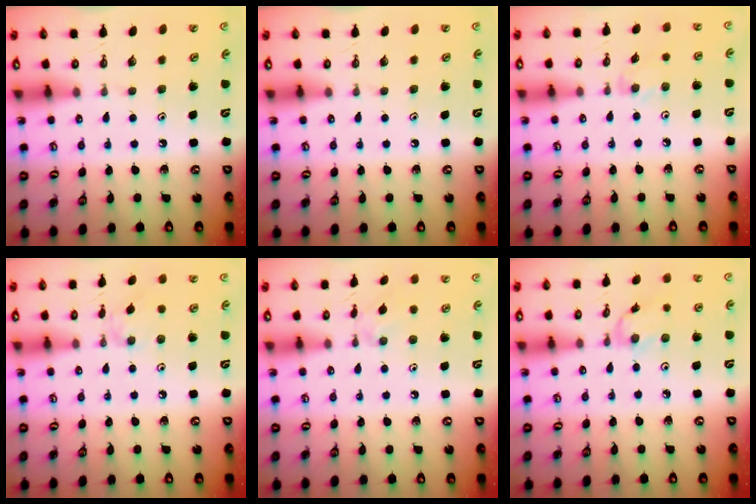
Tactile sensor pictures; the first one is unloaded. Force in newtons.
{"total": 0.0}
{"total": 2.6, "press": 2.6, "slide": 0.4}
{"total": 3.0, "press": 3.0, "slide": 0.5}
{"total": 3.1, "press": 3.1, "slide": 0.5}
{"total": 2.9, "press": 2.9, "slide": 0.3}